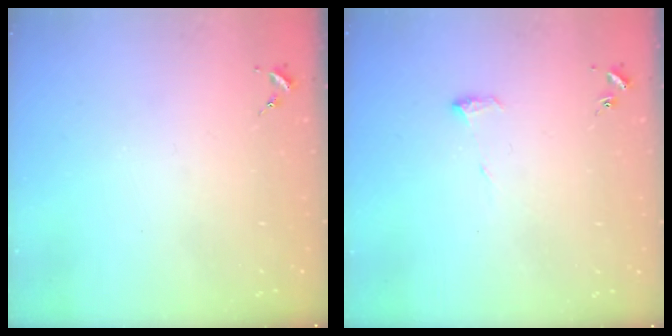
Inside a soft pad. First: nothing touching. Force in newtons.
{"total": 5.5, "press": 5.4, "slide": 0.7}